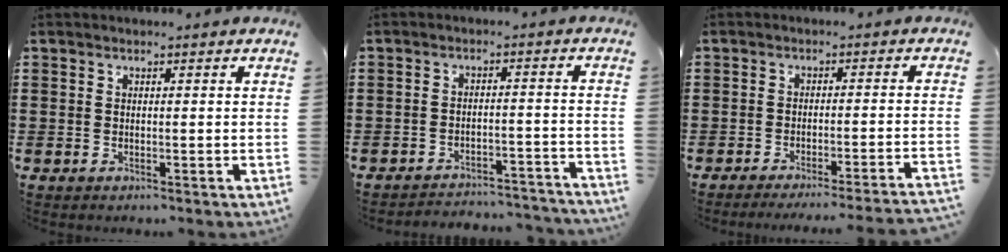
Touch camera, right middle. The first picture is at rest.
{"total": 3.8, "force": [-3.8, 0.2, 0.4], "torque": [-0.010, 0.002, -0.081]}
{"total": 3.0, "force": [-2.8, -0.5, 1.0], "torque": [-0.017, -0.002, -0.060]}